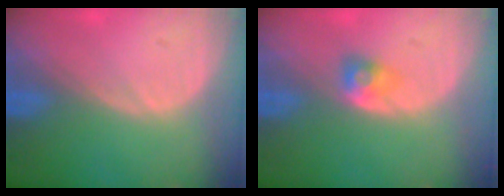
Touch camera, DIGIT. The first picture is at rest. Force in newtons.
{"total": 2.7, "press": 2.4, "slide": 1.3}